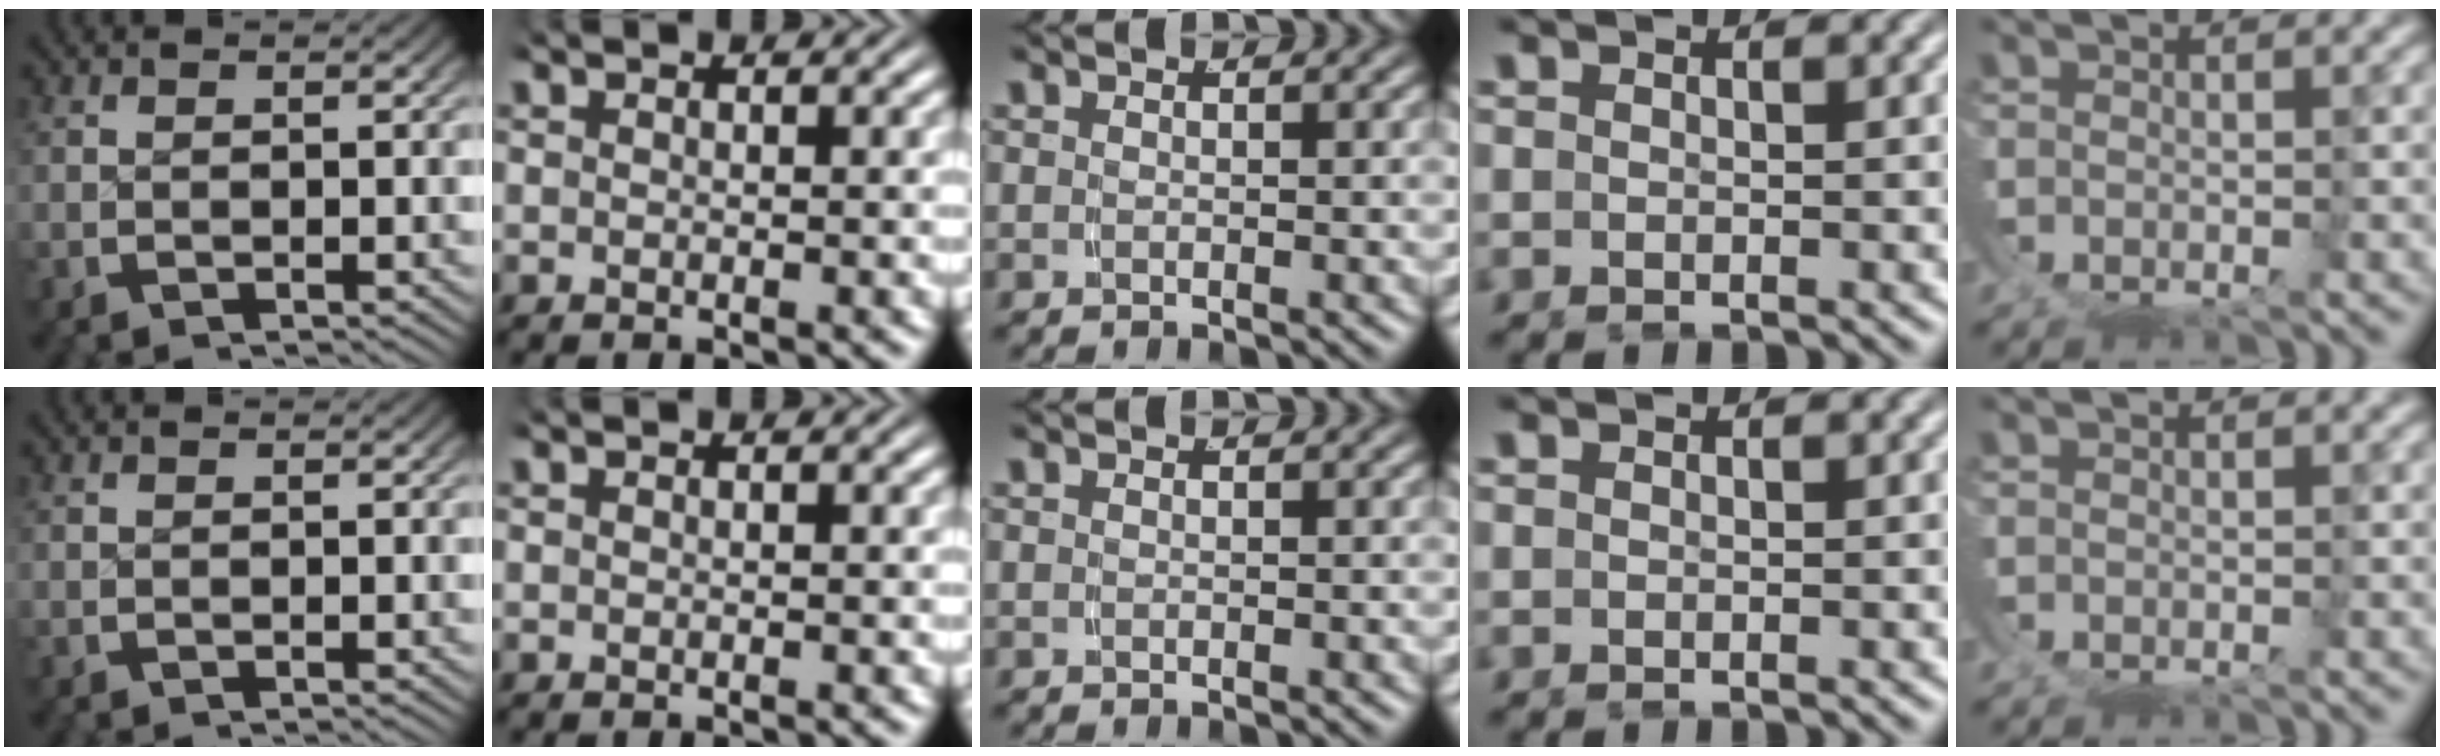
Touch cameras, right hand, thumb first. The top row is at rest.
{}